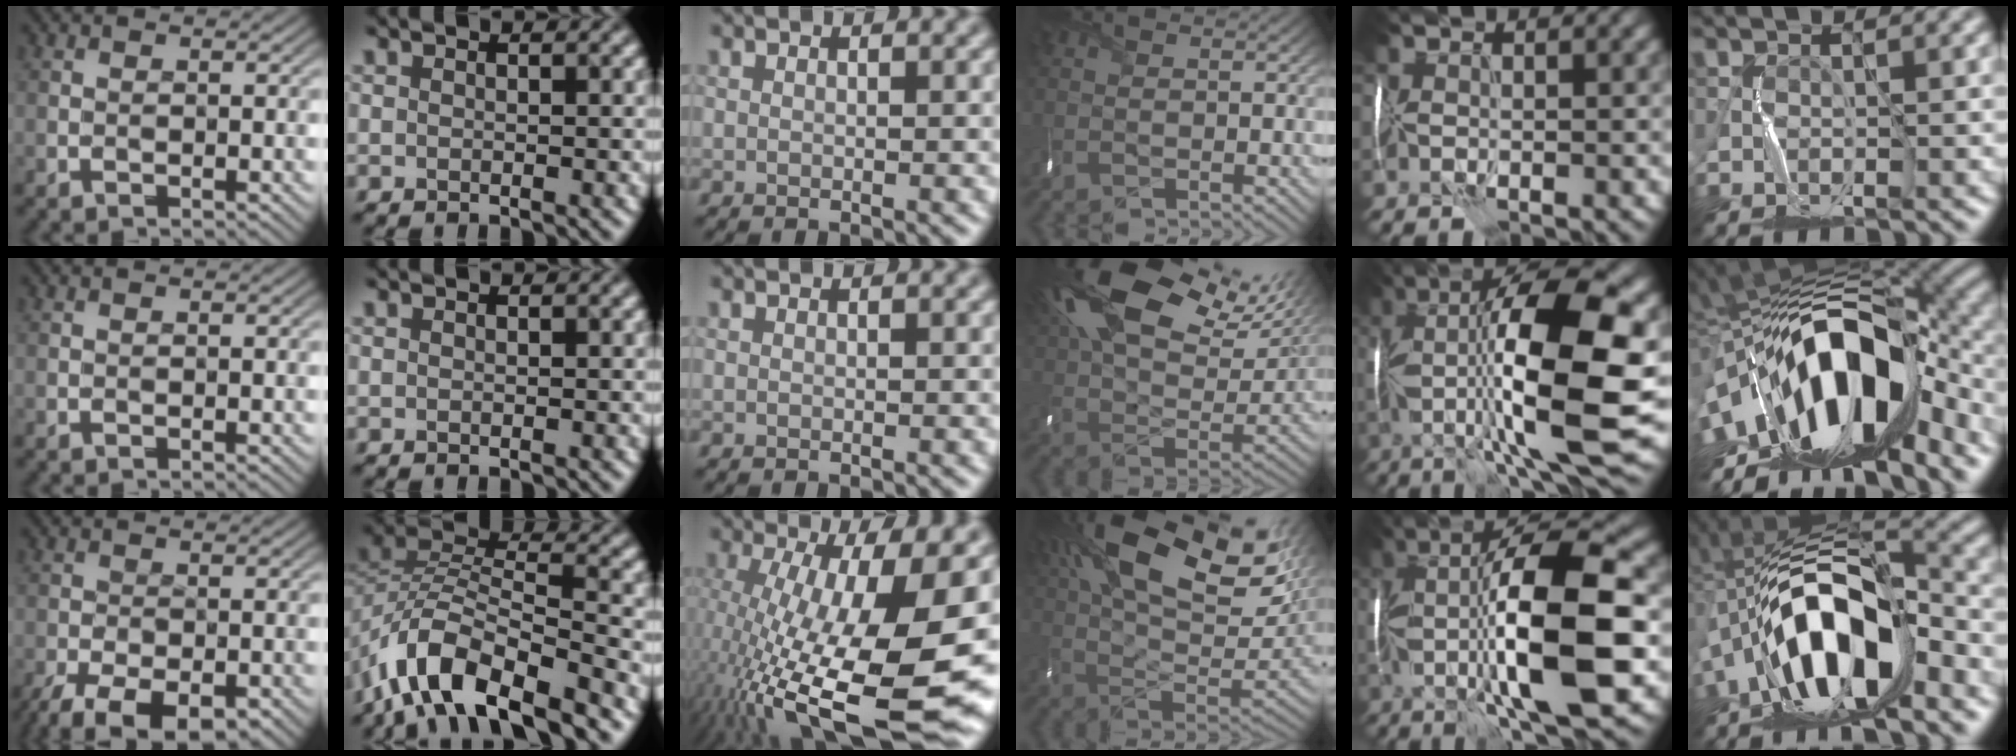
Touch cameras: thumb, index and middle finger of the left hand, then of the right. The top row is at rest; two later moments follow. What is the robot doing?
{"motion": "wrap", "object": "ribbon"}